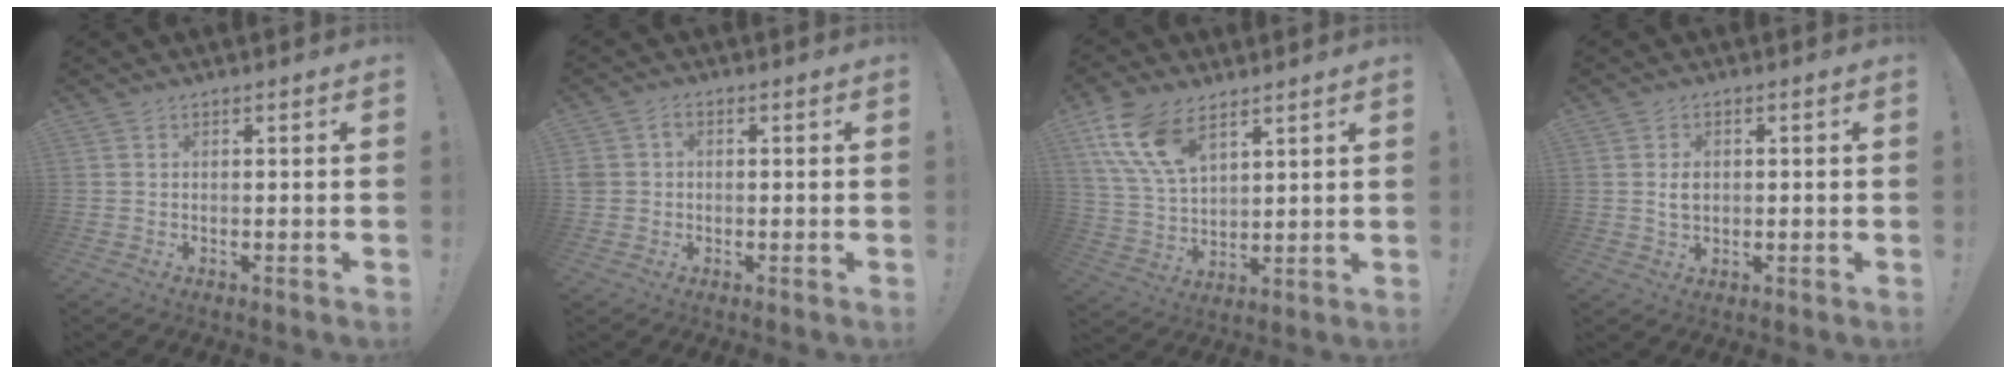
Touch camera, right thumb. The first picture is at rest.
{"total": 2.7, "force": [-0.2, 2.4, 1.3], "torque": [-0.020, 0.004, -0.003]}
{"total": 15.1, "force": [8.5, 8.6, 9.0], "torque": [-0.195, -0.026, 0.164]}
{"total": 3.0, "force": [0.5, 2.3, 1.9], "torque": [-0.019, 0.001, 0.006]}